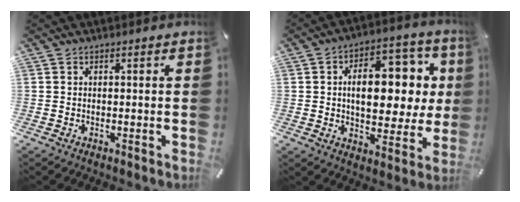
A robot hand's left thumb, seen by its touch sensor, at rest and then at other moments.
{"total": 17.2, "force": [3.1, 10.4, 13.4], "torque": [-0.185, -0.006, 0.055]}